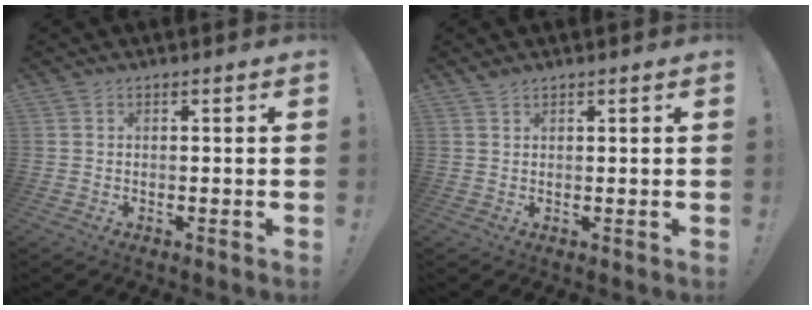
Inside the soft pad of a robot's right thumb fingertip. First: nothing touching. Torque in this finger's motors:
{"motor_torque": [-0.01, -0.14, 0.02, -0.18, 0.05]}